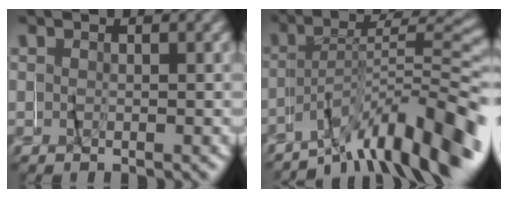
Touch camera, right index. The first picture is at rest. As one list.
[{"total": 10.0, "force": [-8.2, 0.4, 5.7], "torque": [-0.082, 0.003, -0.128]}]